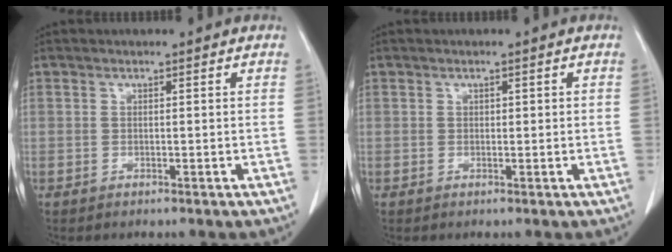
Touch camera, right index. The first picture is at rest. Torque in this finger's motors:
{"motor_torque": [-0.29, 0.06, -0.02, -0.01]}